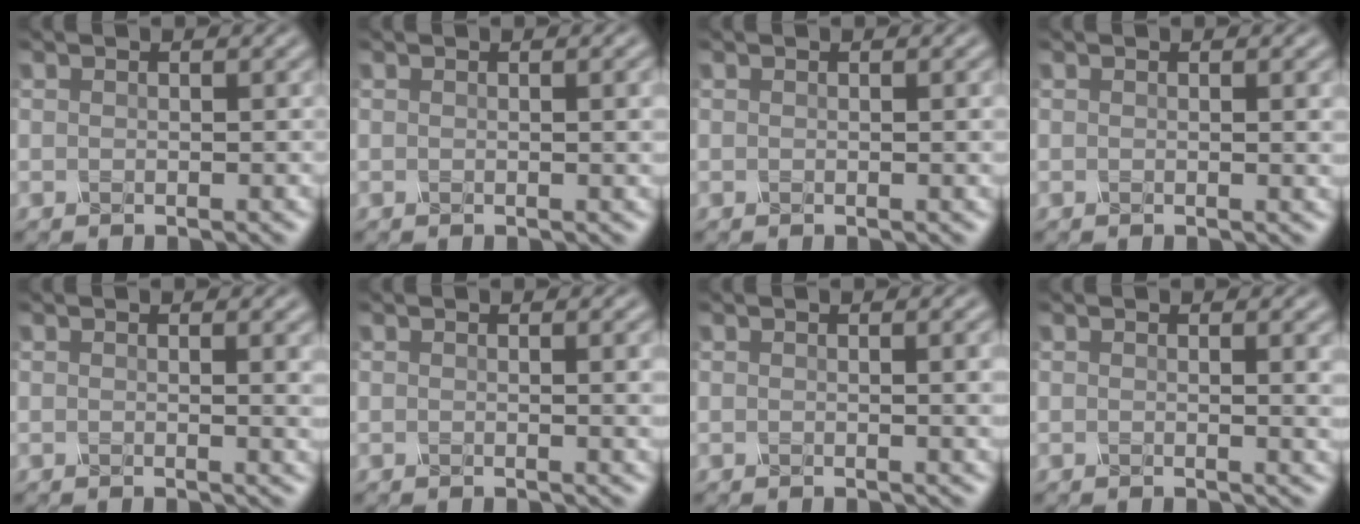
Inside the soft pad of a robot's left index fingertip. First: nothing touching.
{"total": 1.9, "force": [0.2, 0.5, 1.8], "torque": [-0.016, 0.004, -0.001]}
{"total": 0.8, "force": [0.1, 0.2, 0.8], "torque": [-0.007, 0.002, 0.000]}
{"total": 1.7, "force": [0.2, 0.5, 1.6], "torque": [-0.014, 0.002, 0.000]}
{"total": 2.4, "force": [0.4, 0.8, 2.2], "torque": [-0.017, 0.000, 0.001]}
{"total": 2.7, "force": [0.2, 0.8, 2.6], "torque": [-0.023, 0.003, -0.001]}
{"total": 3.0, "force": [0.2, 0.9, 2.8], "torque": [-0.024, 0.005, -0.002]}
{"total": 2.7, "force": [0.4, 0.9, 2.5], "torque": [-0.020, 0.000, 0.002]}